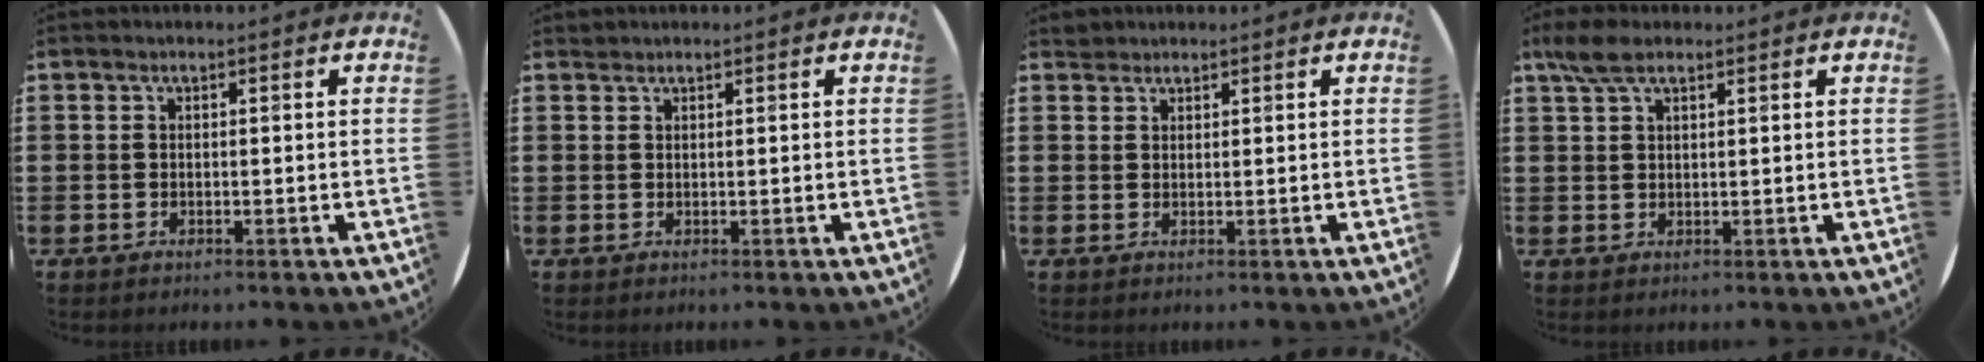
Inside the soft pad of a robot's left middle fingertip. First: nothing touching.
{"total": 0.5, "force": [0.5, 0.1, -0.1], "torque": [0.002, 0.003, 0.010]}
{"total": 1.2, "force": [1.2, 0.5, 0.0], "torque": [0.007, -0.001, 0.021]}
{"total": 3.7, "force": [2.5, 1.5, 2.3], "torque": [-0.049, 0.006, 0.046]}